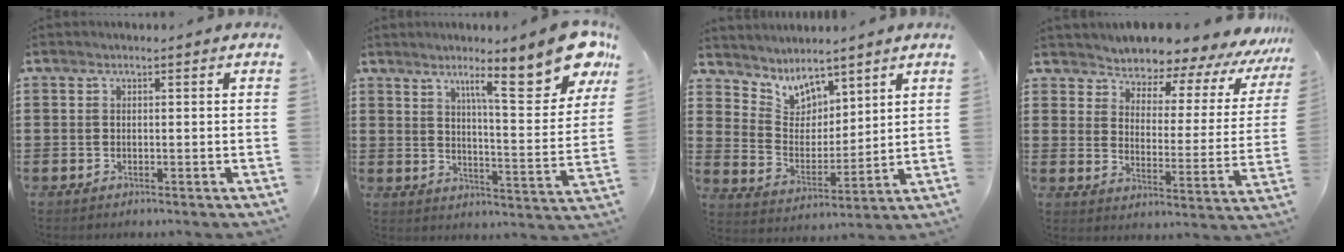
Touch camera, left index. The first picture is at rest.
{"total": 14.7, "force": [9.2, 2.0, 11.3], "torque": [-0.182, -0.037, 0.137]}
{"total": 5.8, "force": [5.2, 2.6, 0.2], "torque": [-0.042, -0.036, 0.093]}
{"total": 4.1, "force": [3.9, 1.3, -0.1], "torque": [-0.029, -0.040, 0.060]}